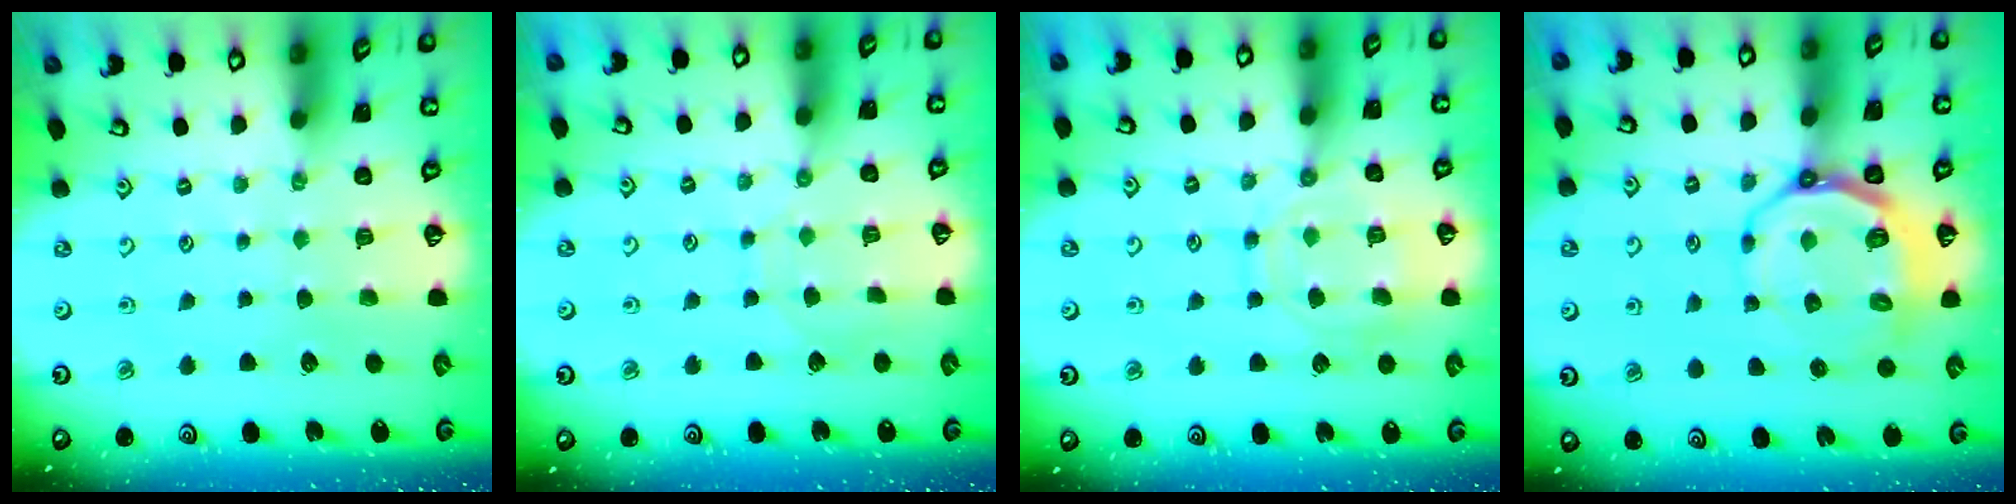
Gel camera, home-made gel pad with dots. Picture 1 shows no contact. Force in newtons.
{"total": 4.2, "press": 4.2, "slide": 0.5}
{"total": 12.0, "press": 11.9, "slide": 1.1}
{"total": 9.1, "press": 8.4, "slide": 3.5}